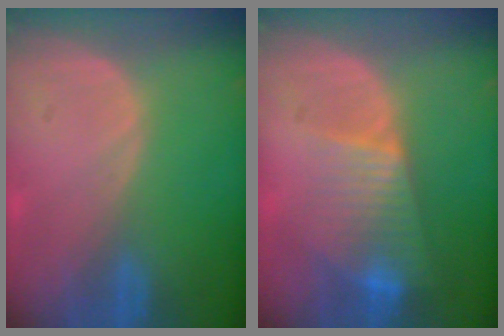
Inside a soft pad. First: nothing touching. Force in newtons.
{"total": 7.9, "press": 6.8, "slide": 4.0}